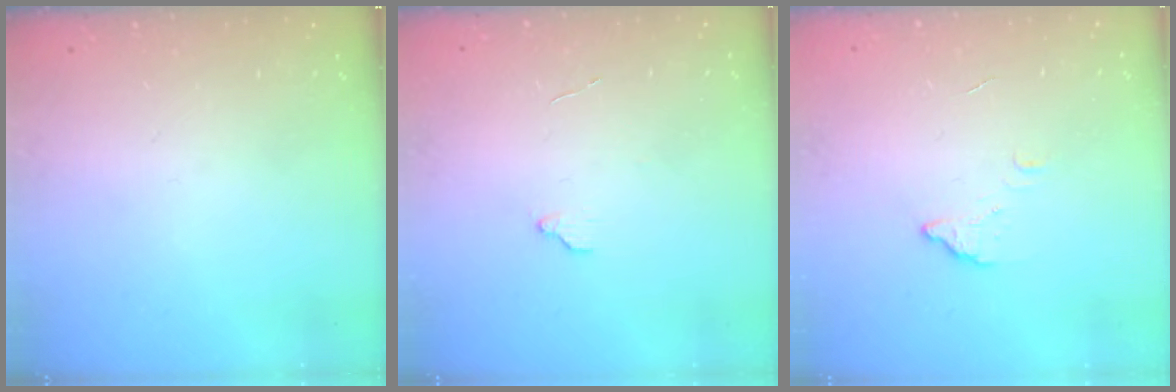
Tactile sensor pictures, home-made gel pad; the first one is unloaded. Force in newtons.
{"total": 3.4, "press": 3.4, "slide": 0.2}
{"total": 2.7, "press": 2.7, "slide": 0.2}